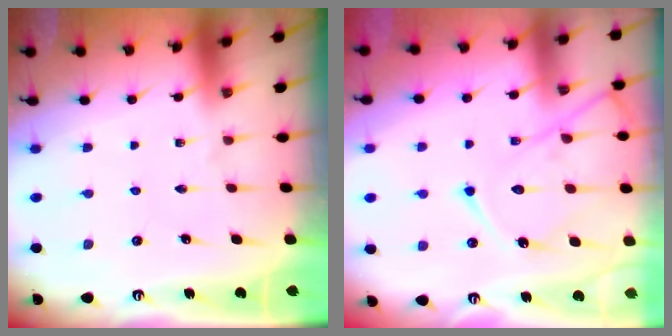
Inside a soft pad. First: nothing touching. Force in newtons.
{"total": 16.1, "press": 16.0, "slide": 1.6}